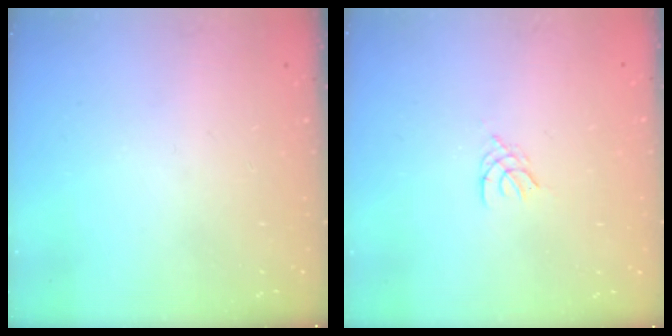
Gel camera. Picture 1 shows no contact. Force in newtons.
{"total": 2.1, "press": 2.0, "slide": 0.4}